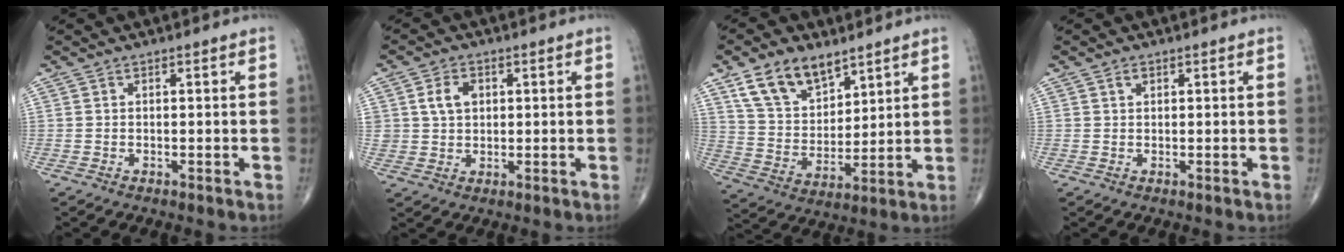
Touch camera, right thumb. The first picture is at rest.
{"total": 5.1, "force": [1.3, 3.8, 3.0], "torque": [-0.040, -0.002, 0.024]}
{"total": 12.6, "force": [8.0, 7.3, 6.5], "torque": [-0.094, -0.038, 0.158]}
{"total": 1.0, "force": [0.5, 0.7, 0.6], "torque": [-0.007, 0.000, 0.008]}